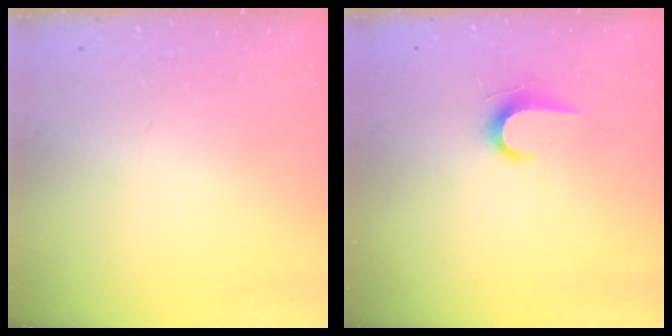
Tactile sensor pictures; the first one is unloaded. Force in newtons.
{"total": 7.2, "press": 7.1, "slide": 0.7}